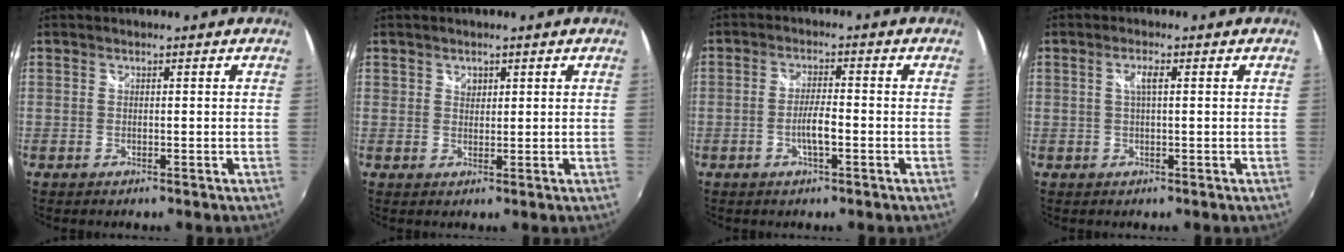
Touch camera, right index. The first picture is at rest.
{"total": 1.7, "force": [0.8, 1.4, 0.4], "torque": [-0.002, 0.003, 0.013]}
{"total": 4.1, "force": [-1.5, 0.6, 3.8], "torque": [-0.075, 0.001, -0.028]}
{"total": 2.1, "force": [0.4, 0.2, 2.1], "torque": [-0.038, 0.003, 0.005]}